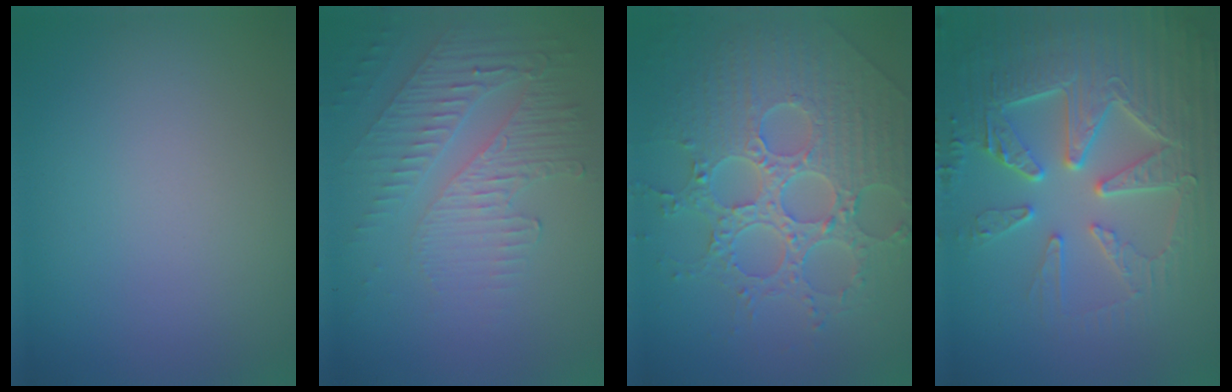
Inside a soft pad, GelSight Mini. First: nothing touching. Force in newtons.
{"total": 5.8, "press": 3.3, "slide": 4.7}
{"total": 8.5, "press": 6.2, "slide": 5.8}
{"total": 8.4, "press": 6.3, "slide": 5.7}